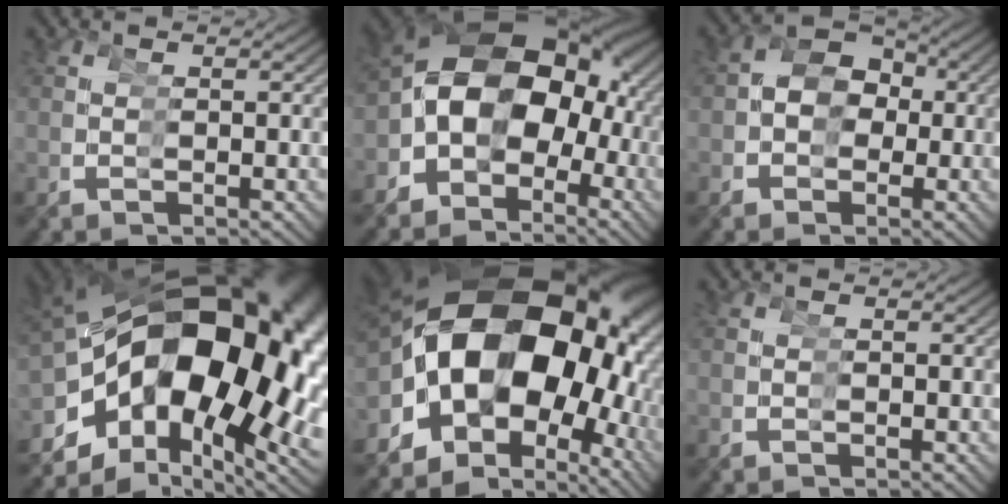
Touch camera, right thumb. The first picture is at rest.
{"total": 13.6, "force": [1.2, 10.0, 9.1], "torque": [-0.136, 0.005, 0.010]}
{"total": 8.9, "force": [-0.9, 7.6, 4.6], "torque": [-0.084, -0.005, -0.016]}
{"total": 23.6, "force": [2.6, 14.6, 18.4], "torque": [-0.272, 0.004, 0.043]}
{"total": 22.7, "force": [3.4, 15.2, 16.6], "torque": [-0.280, -0.001, 0.054]}
{"total": 0.0}